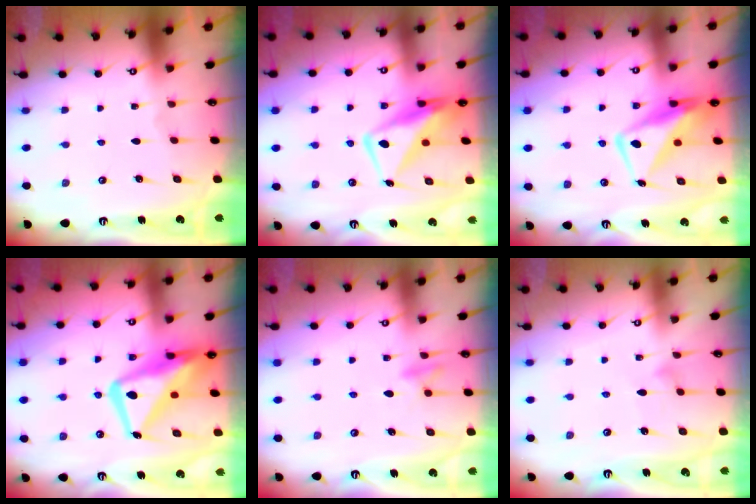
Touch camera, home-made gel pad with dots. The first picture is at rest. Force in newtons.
{"total": 11.1, "press": 11.0, "slide": 1.2}
{"total": 11.1, "press": 11.0, "slide": 1.2}
{"total": 17.7, "press": 17.6, "slide": 1.7}
{"total": 10.5, "press": 10.3, "slide": 1.7}
{"total": 6.1, "press": 6.1, "slide": 0.3}